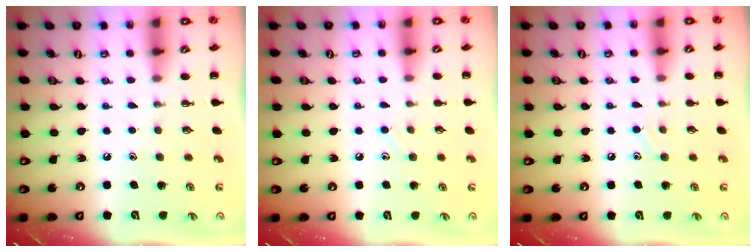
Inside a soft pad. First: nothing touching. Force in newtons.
{"total": 5.2, "press": 5.0, "slide": 1.6}
{"total": 6.3, "press": 6.1, "slide": 1.4}